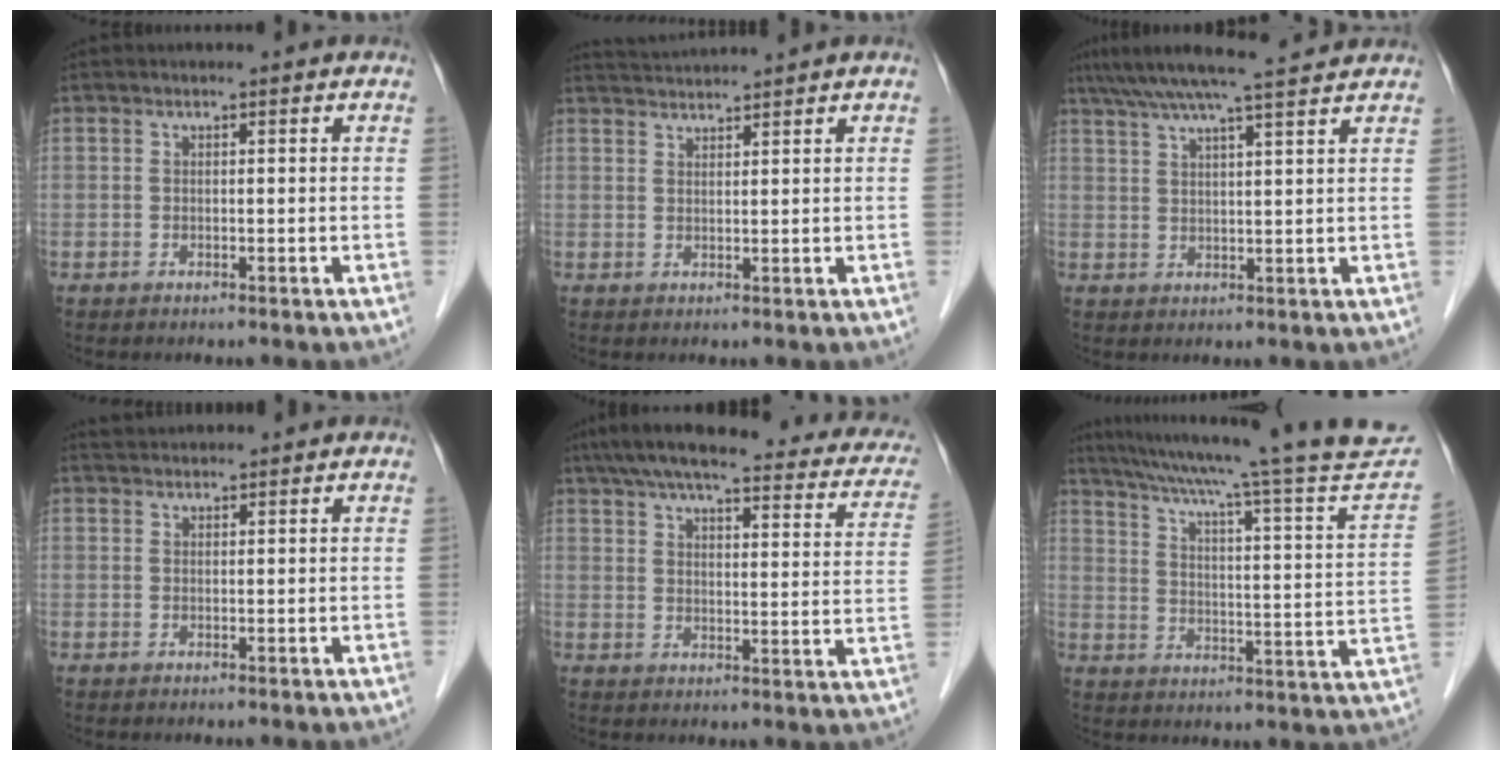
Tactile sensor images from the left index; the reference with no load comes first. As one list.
[{"total": 3.7, "force": [3.4, -1.2, 0.4], "torque": [-0.007, 0.014, 0.069]}, {"total": 12.5, "force": [10.8, -0.3, 6.3], "torque": [-0.111, 0.033, 0.156]}, {"total": 2.8, "force": [2.7, 0.4, 0.4], "torque": [-0.008, 0.029, 0.049]}, {"total": 27.6, "force": [22.4, 6.0, 15.0], "torque": [-0.217, 0.020, 0.266]}, {"total": 27.4, "force": [23.7, -1.4, 13.8], "torque": [-0.220, -0.051, 0.311]}]